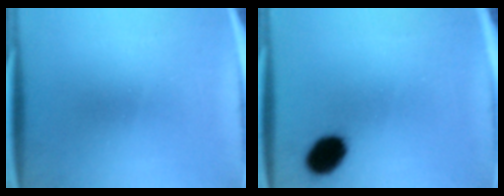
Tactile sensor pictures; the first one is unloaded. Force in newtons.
{"total": 8.4}